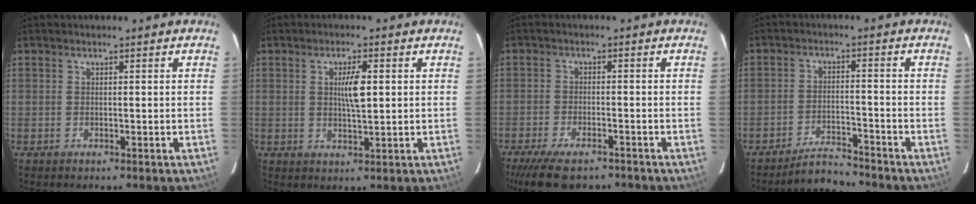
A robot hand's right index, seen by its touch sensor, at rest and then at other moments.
{"total": 4.3, "force": [0.8, 0.7, 4.2], "torque": [-0.074, 0.001, 0.013]}
{"total": 9.7, "force": [-7.7, 3.1, 4.9], "torque": [-0.082, -0.012, -0.123]}
{"total": 4.9, "force": [-4.8, 0.6, 0.5], "torque": [-0.012, -0.006, -0.081]}